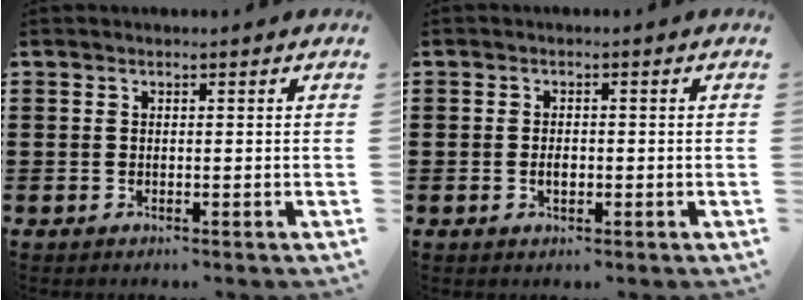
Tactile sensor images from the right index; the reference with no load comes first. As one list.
[{"total": 1.8, "force": [-0.3, 0.9, 1.5], "torque": [-0.028, 0.002, -0.006]}]